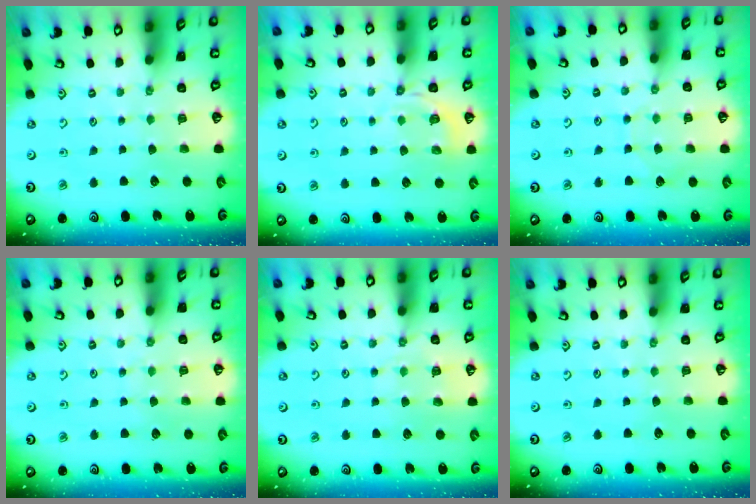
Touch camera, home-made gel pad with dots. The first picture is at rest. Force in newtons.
{"total": 5.0, "press": 4.5, "slide": 2.3}
{"total": 5.0, "press": 5.0, "slide": 0.5}
{"total": 2.6, "press": 2.6, "slide": 0.3}
{"total": 6.1, "press": 6.1, "slide": 0.6}
{"total": 0.0}